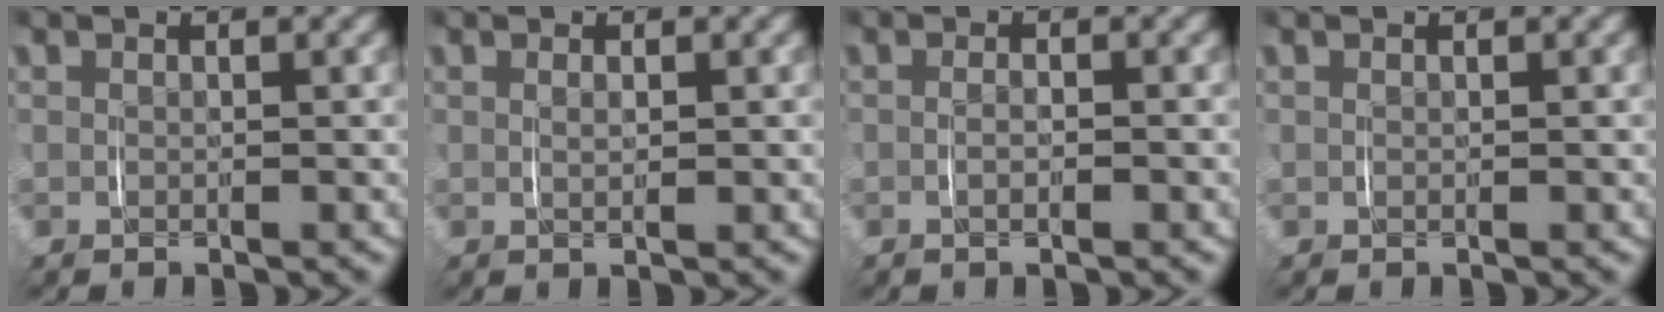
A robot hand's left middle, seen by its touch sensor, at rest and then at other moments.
{"total": 0.8, "force": [0.3, 0.0, 0.8], "torque": [-0.013, -0.003, 0.007]}
{"total": 1.0, "force": [-0.4, 0.2, 0.9], "torque": [-0.019, 0.000, -0.009]}
{"total": 0.0}